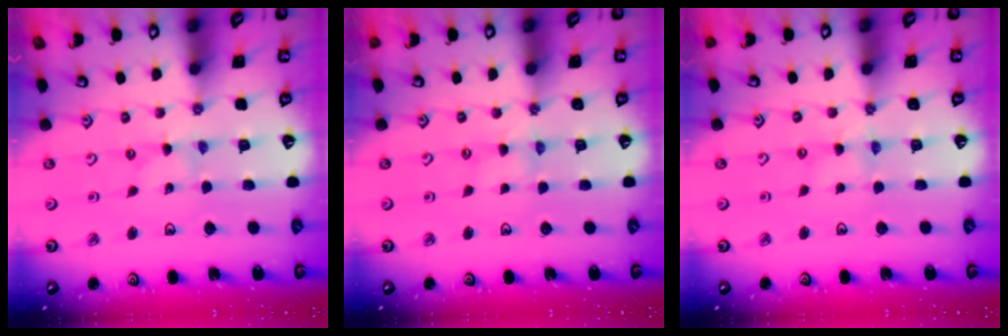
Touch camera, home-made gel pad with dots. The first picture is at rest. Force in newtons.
{"total": 0.0}
{"total": 0.6, "press": 0.6, "slide": 0.2}